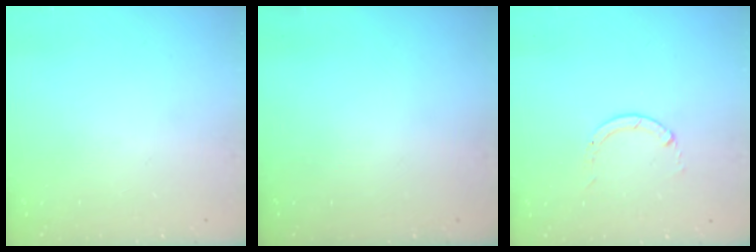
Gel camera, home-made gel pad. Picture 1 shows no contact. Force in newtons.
{"total": 0.0}
{"total": 0.6, "press": 0.5, "slide": 0.1}